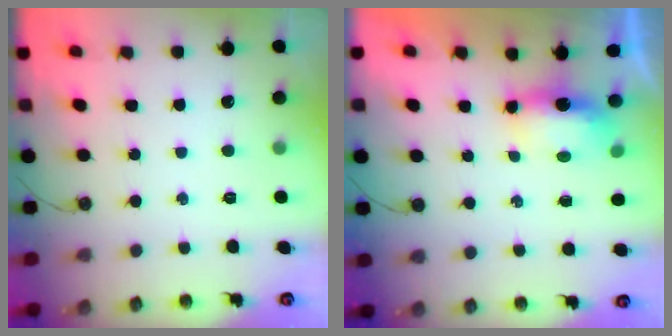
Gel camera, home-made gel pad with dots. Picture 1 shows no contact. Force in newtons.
{"total": 6.3, "press": 6.3, "slide": 0.4}